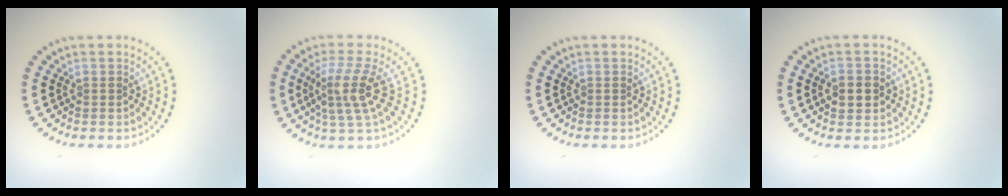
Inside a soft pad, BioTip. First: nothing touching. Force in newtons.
{"total": 4.0, "press": 2.9, "slide": 2.7}
{"total": 0.0}
{"total": 2.4, "press": 2.3, "slide": 0.3}